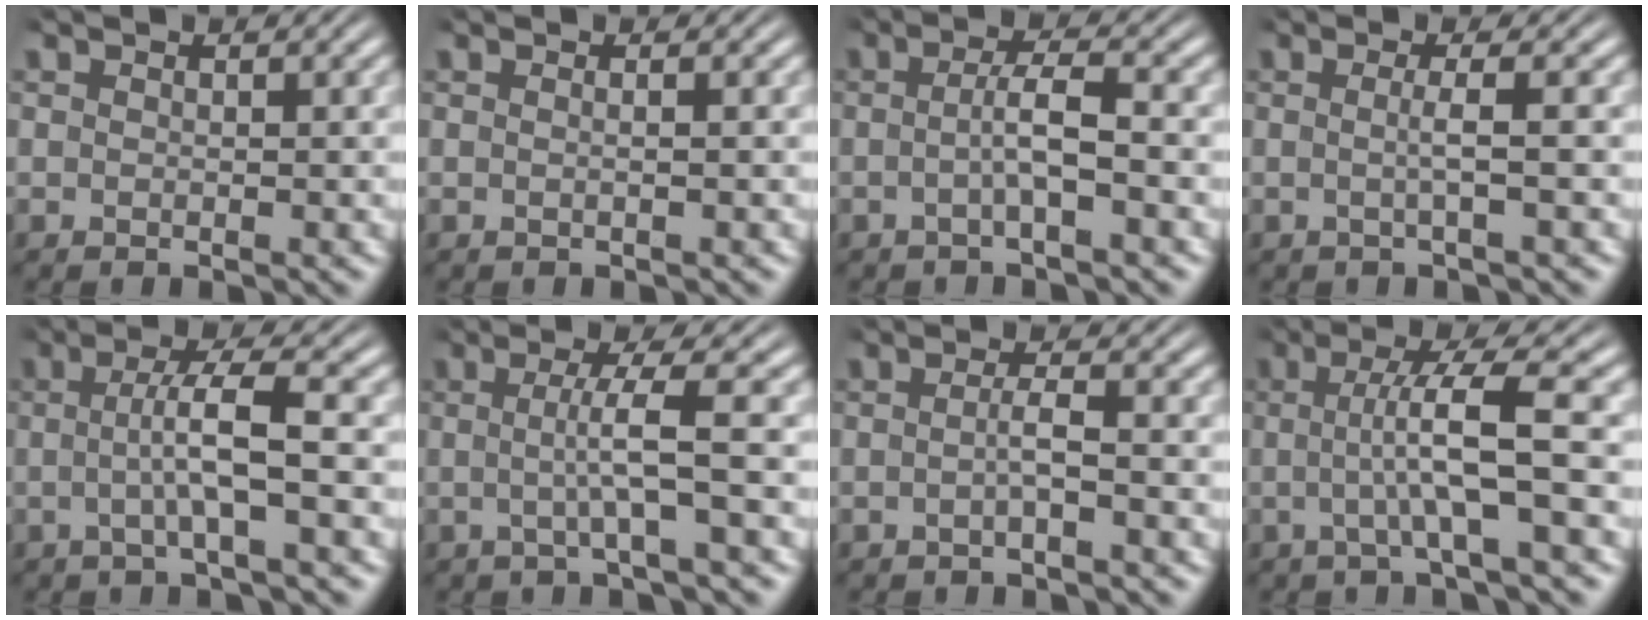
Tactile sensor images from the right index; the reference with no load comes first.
{"total": 0.7, "force": [-0.1, -0.3, 0.7], "torque": [-0.011, 0.001, -0.003]}
{"total": 2.8, "force": [-0.9, 0.0, 2.6], "torque": [-0.045, 0.003, -0.016]}
{"total": 1.9, "force": [-0.4, -0.7, 1.7], "torque": [-0.034, -0.002, -0.005]}
{"total": 3.9, "force": [-0.3, 0.2, 3.9], "torque": [-0.066, 0.006, -0.009]}
{"total": 3.1, "force": [-0.1, -0.7, 3.1], "torque": [-0.053, 0.004, -0.003]}
{"total": 1.8, "force": [-0.9, -0.3, 1.5], "torque": [-0.026, -0.002, -0.016]}
{"total": 4.6, "force": [0.2, 0.1, 4.6], "torque": [-0.079, 0.006, 0.000]}